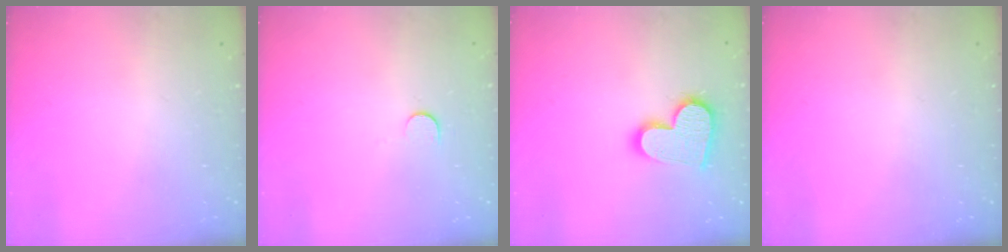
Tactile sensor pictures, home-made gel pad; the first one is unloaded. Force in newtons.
{"total": 6.1, "press": 6.1, "slide": 0.6}
{"total": 15.2, "press": 15.1, "slide": 1.2}
{"total": 0.0}